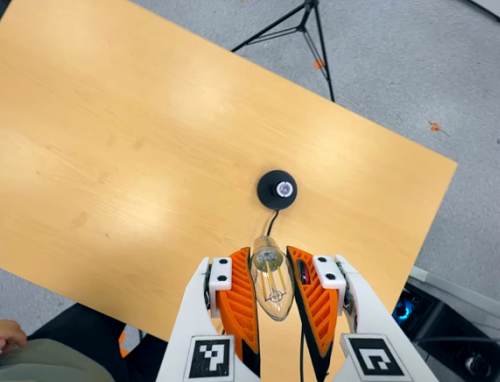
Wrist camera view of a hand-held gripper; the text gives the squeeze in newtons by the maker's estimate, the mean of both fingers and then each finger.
{"total": 20.6, "left": 22.4, "right": 18.8}